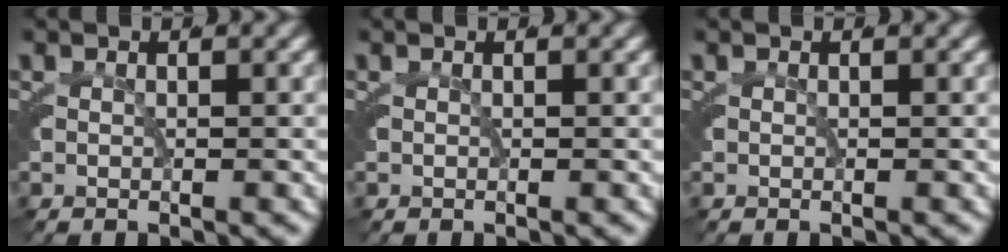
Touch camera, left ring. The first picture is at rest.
{"total": 0.0}
{"total": 0.0}